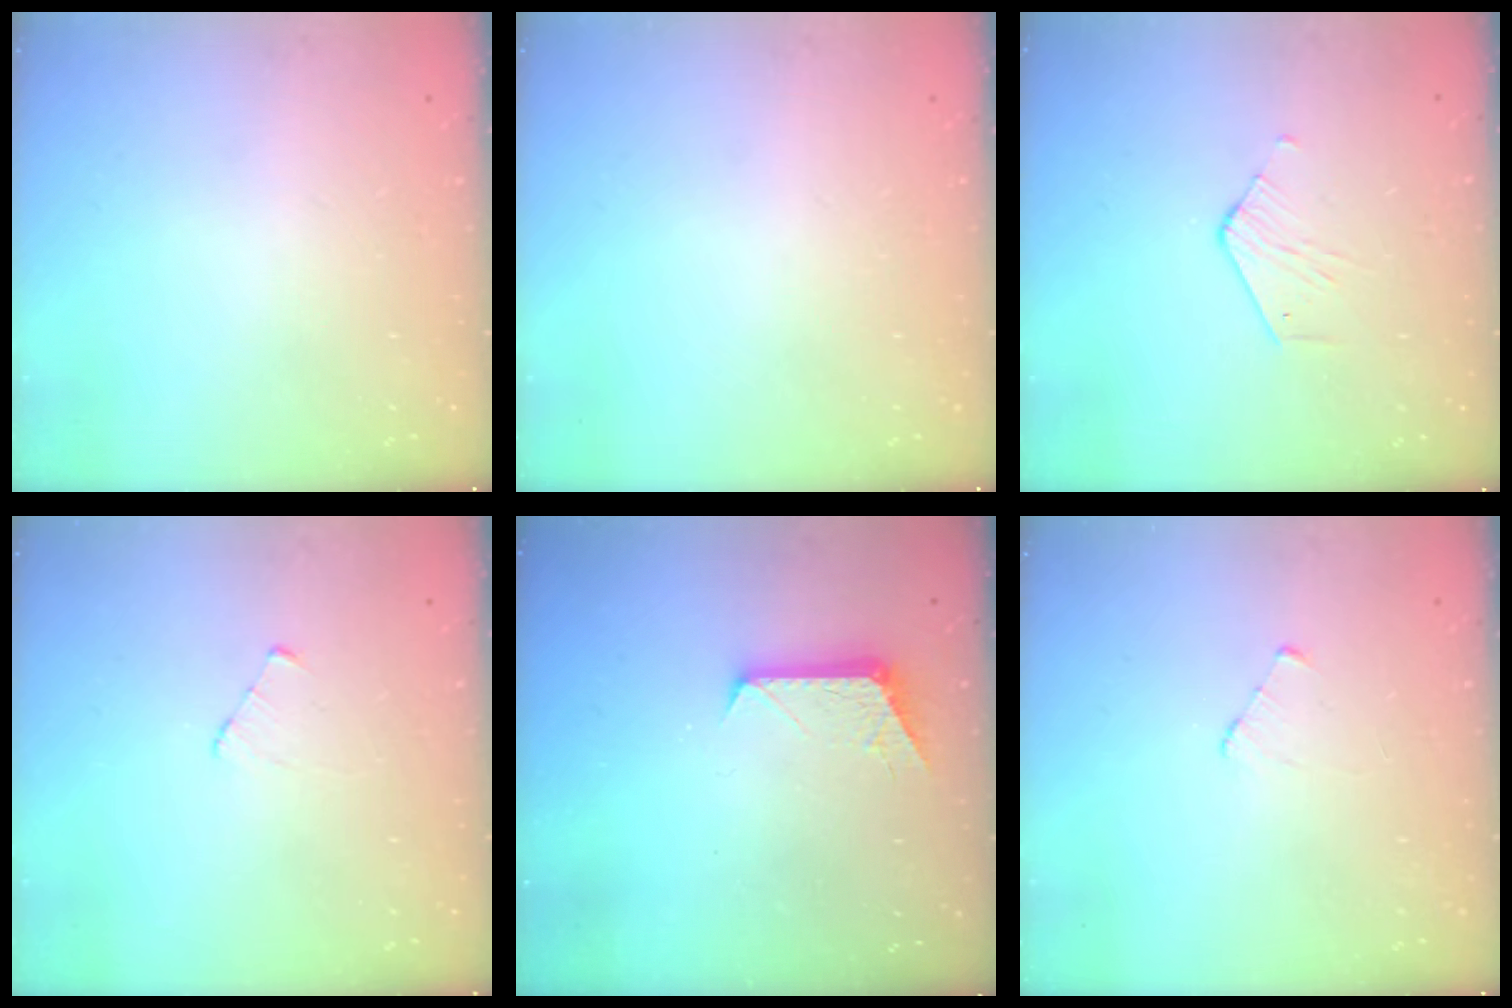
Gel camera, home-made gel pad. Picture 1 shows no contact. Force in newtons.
{"total": 0.0}
{"total": 2.8, "press": 2.8, "slide": 0.2}
{"total": 2.9, "press": 2.8, "slide": 0.3}
{"total": 7.4, "press": 7.3, "slide": 0.6}
{"total": 3.0, "press": 2.9, "slide": 0.3}